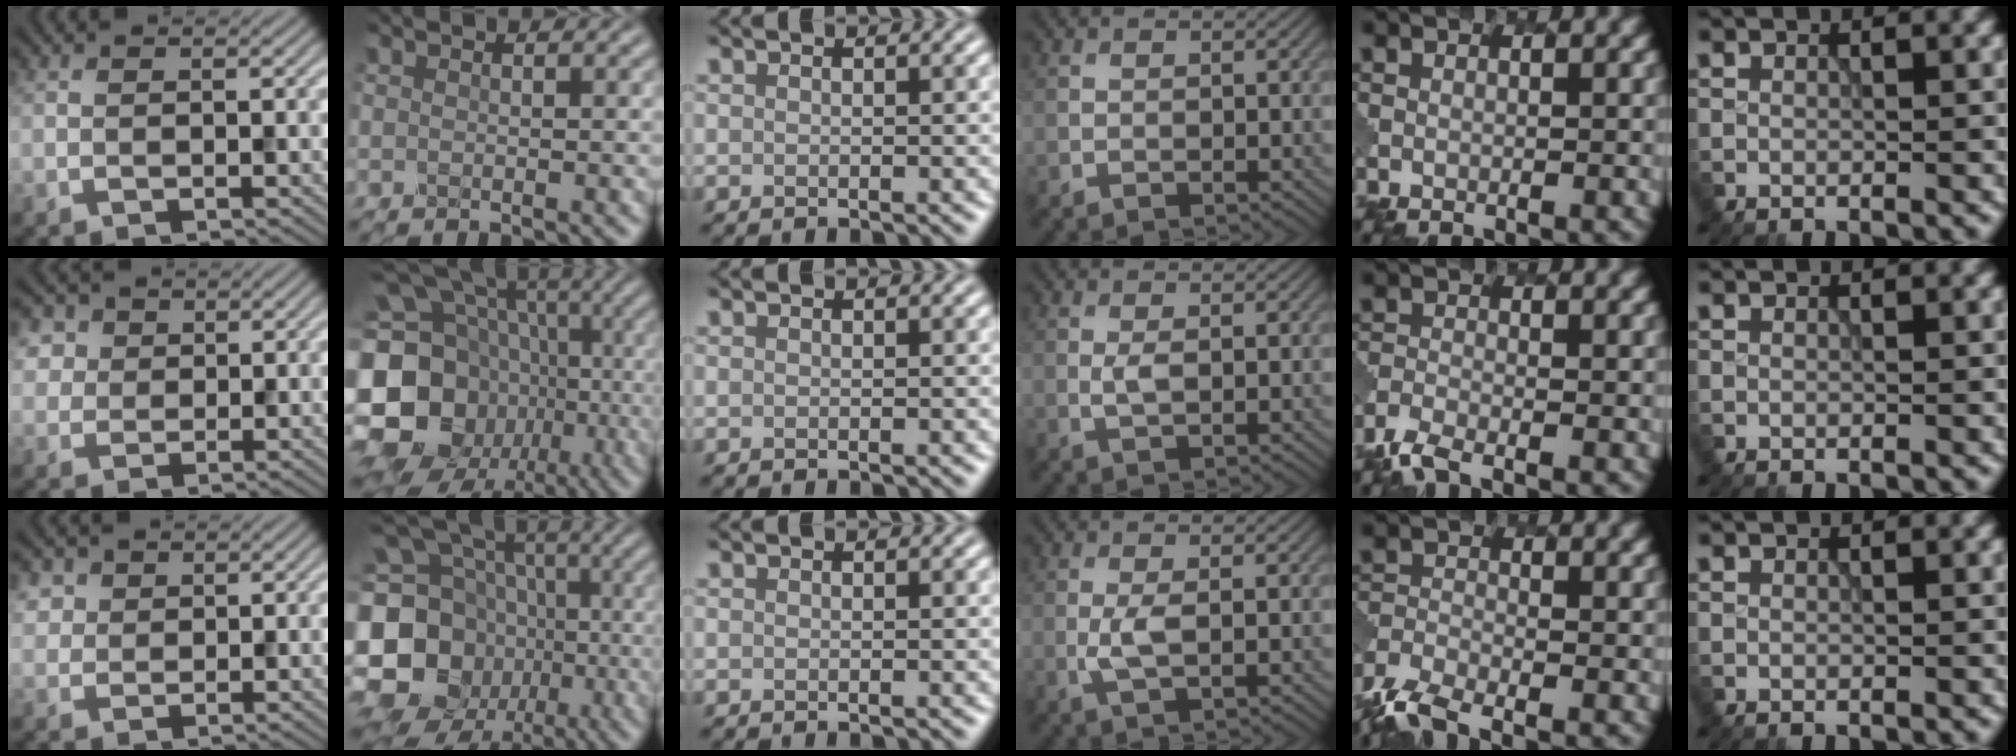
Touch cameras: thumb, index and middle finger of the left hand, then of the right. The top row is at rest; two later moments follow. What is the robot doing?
{"motion": "extract", "object": "pen bag"}